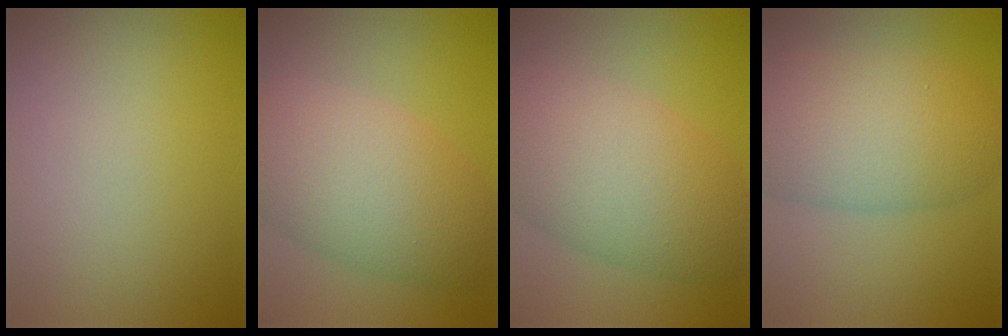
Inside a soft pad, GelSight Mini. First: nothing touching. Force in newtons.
{"total": 7.9, "press": 7.9, "slide": 0.4}
{"total": 8.8, "press": 8.8, "slide": 0.4}
{"total": 8.2, "press": 8.2, "slide": 0.1}